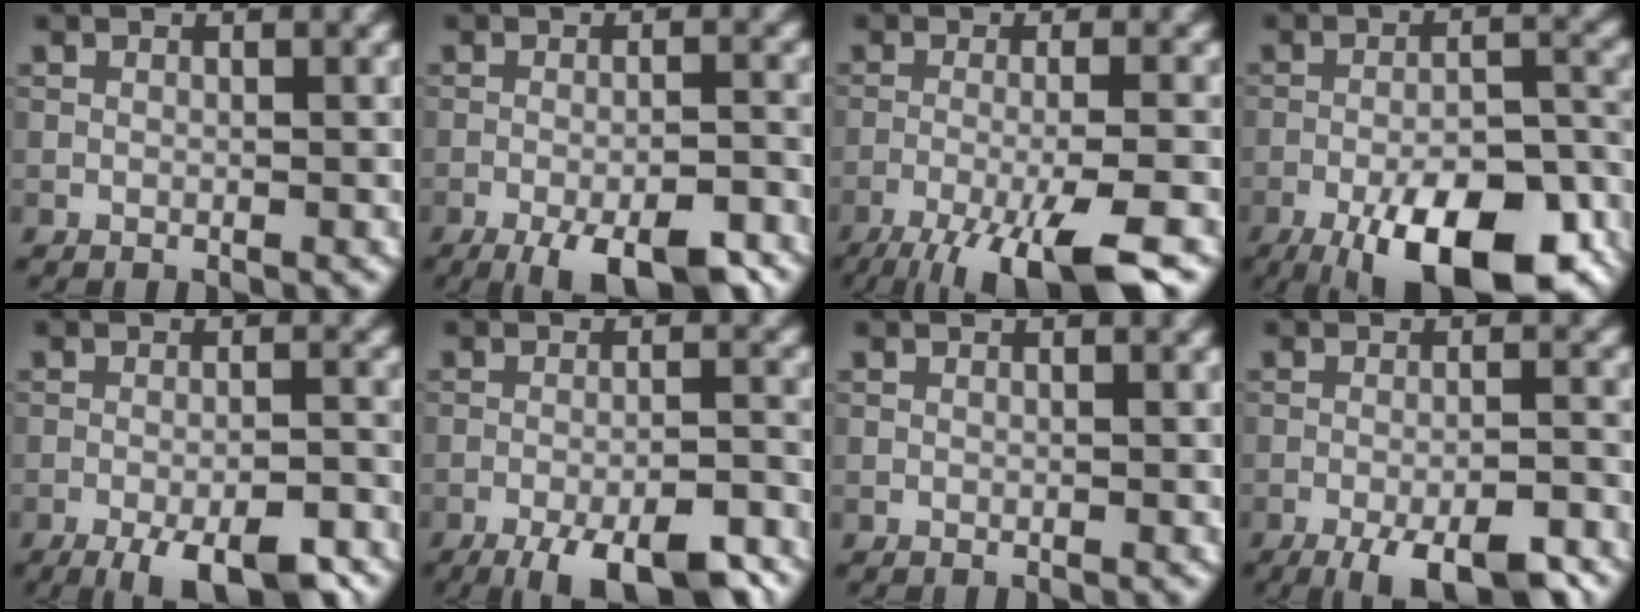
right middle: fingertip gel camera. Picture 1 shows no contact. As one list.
[{"total": 8.1, "force": [-5.5, 2.2, 5.5], "torque": [-0.085, -0.019, -0.077]}, {"total": 8.7, "force": [-5.6, 1.5, 6.5], "torque": [-0.099, -0.006, -0.099]}, {"total": 13.9, "force": [-8.6, 4.8, 9.8], "torque": [-0.162, -0.023, -0.126]}, {"total": 7.8, "force": [-5.1, 2.2, 5.4], "torque": [-0.085, -0.020, -0.071]}, {"total": 9.5, "force": [-6.9, 2.5, 5.9], "torque": [-0.092, -0.019, -0.098]}, {"total": 0.0}, {"total": 8.2, "force": [-5.6, 2.2, 5.5], "torque": [-0.085, -0.018, -0.079]}]